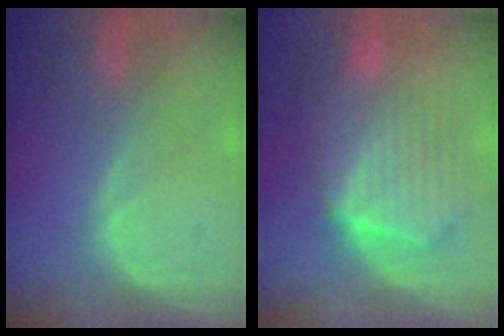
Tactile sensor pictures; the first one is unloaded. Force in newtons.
{"total": 10.7, "press": 9.3, "slide": 5.2}